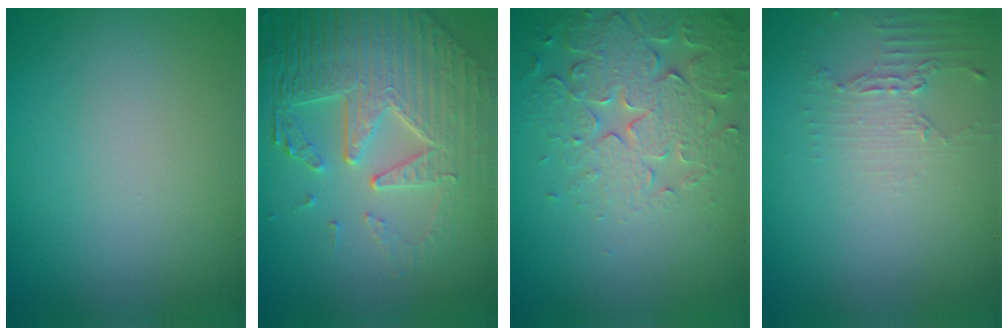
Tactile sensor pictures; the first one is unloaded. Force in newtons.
{"total": 8.4, "press": 5.8, "slide": 6.1}
{"total": 4.8, "press": 4.6, "slide": 1.5}
{"total": 2.1, "press": 1.5, "slide": 1.4}